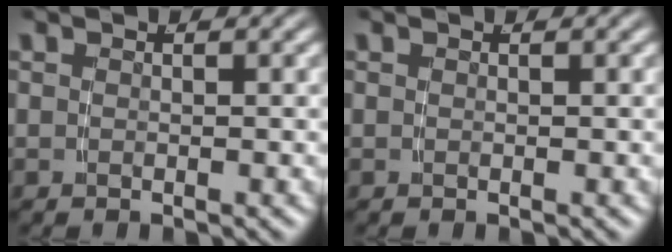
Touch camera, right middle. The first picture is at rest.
{"total": 0.0}